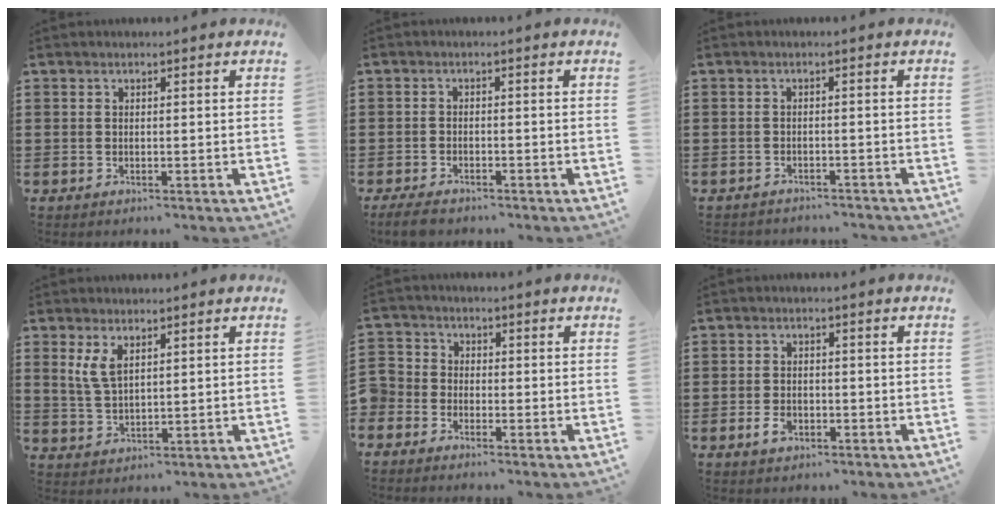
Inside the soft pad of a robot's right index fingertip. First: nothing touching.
{"total": 2.2, "force": [-2.0, 0.5, 0.8], "torque": [-0.032, -0.005, -0.044]}
{"total": 1.8, "force": [-1.8, 0.1, 0.0], "torque": [-0.006, -0.001, -0.038]}
{"total": 4.0, "force": [2.0, 1.9, 3.0], "torque": [-0.073, 0.001, 0.033]}
{"total": 2.7, "force": [-2.2, 1.5, -0.1], "torque": [-0.020, -0.001, -0.053]}
{"total": 2.4, "force": [-1.1, 1.4, 1.6], "torque": [-0.038, -0.004, -0.021]}